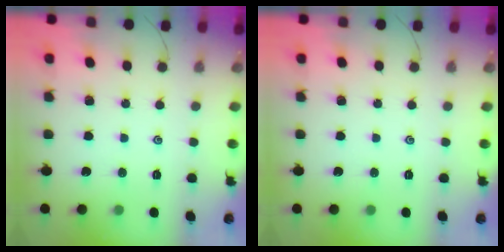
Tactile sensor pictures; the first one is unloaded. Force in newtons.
{"total": 0.0}